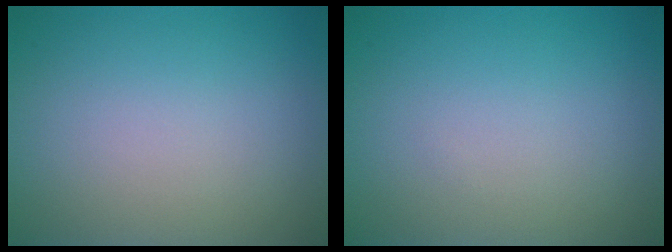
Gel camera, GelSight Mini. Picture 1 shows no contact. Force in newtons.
{"total": 0.0}